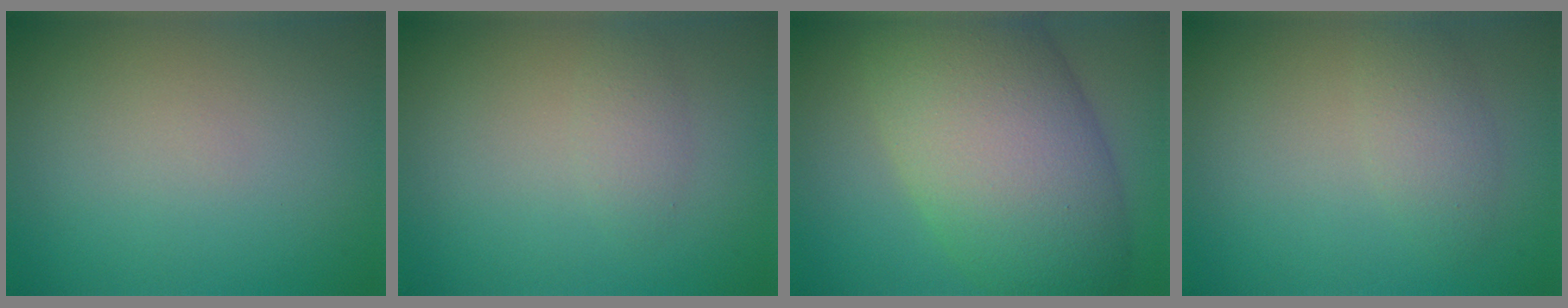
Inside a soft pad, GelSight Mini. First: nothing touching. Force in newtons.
{"total": 1.3, "press": 1.3, "slide": 0.1}
{"total": 12.6, "press": 12.6, "slide": 0.5}
{"total": 2.1, "press": 2.1, "slide": 0.1}